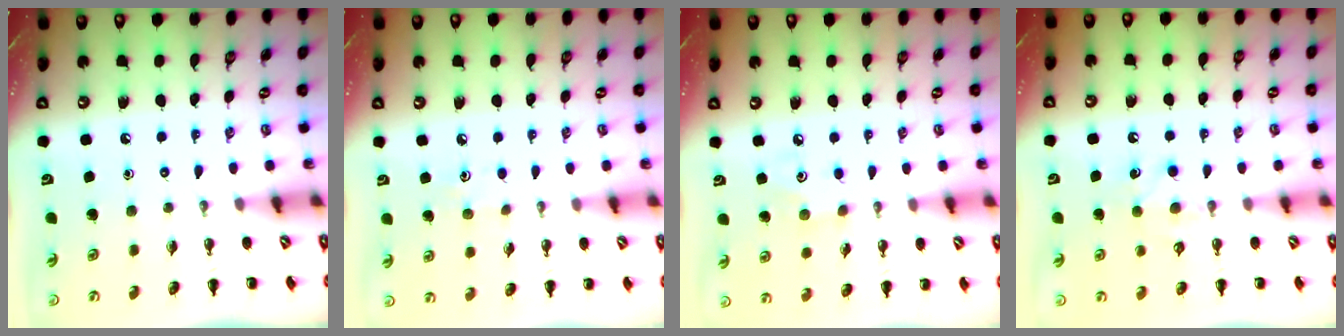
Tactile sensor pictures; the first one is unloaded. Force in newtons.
{"total": 4.1, "press": 4.0, "slide": 1.2}
{"total": 4.9, "press": 4.7, "slide": 1.2}
{"total": 6.8, "press": 6.6, "slide": 1.8}